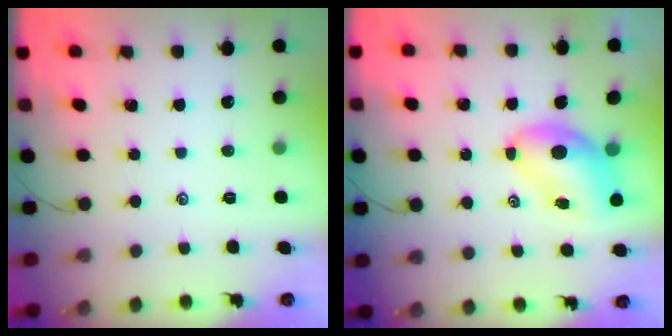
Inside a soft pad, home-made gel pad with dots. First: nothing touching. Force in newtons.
{"total": 7.6, "press": 7.3, "slide": 2.3}